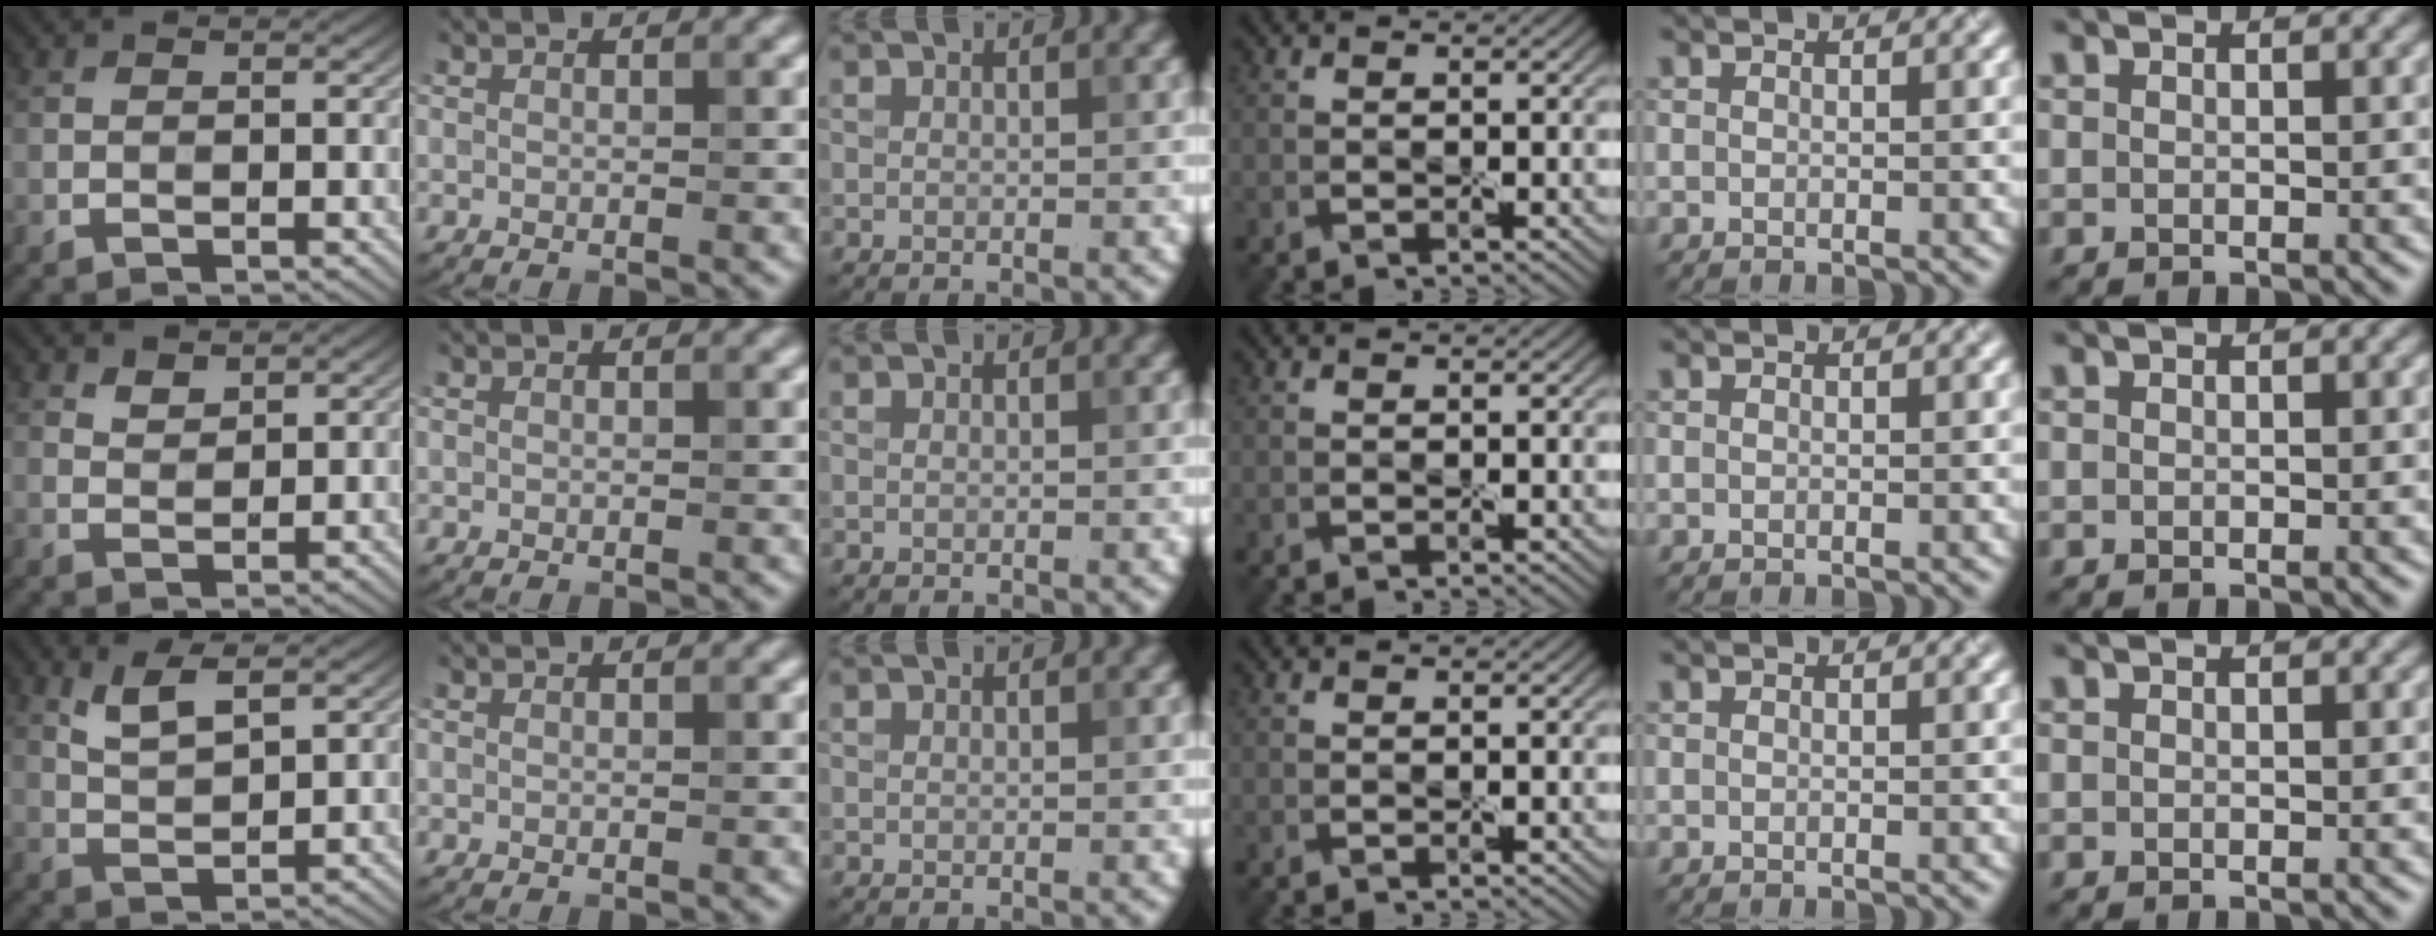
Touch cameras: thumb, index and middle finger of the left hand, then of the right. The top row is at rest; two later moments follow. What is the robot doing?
{"motion": "peel", "object": "bandage"}